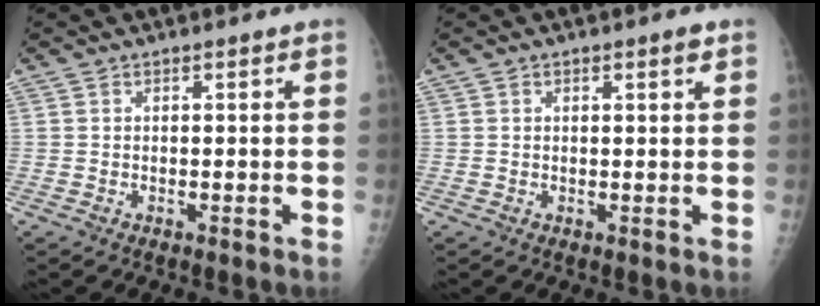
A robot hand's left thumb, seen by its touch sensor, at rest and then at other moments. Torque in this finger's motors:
{"motor_torque": [-0.07, 0.12, -0.05, -0.04, 0.00]}